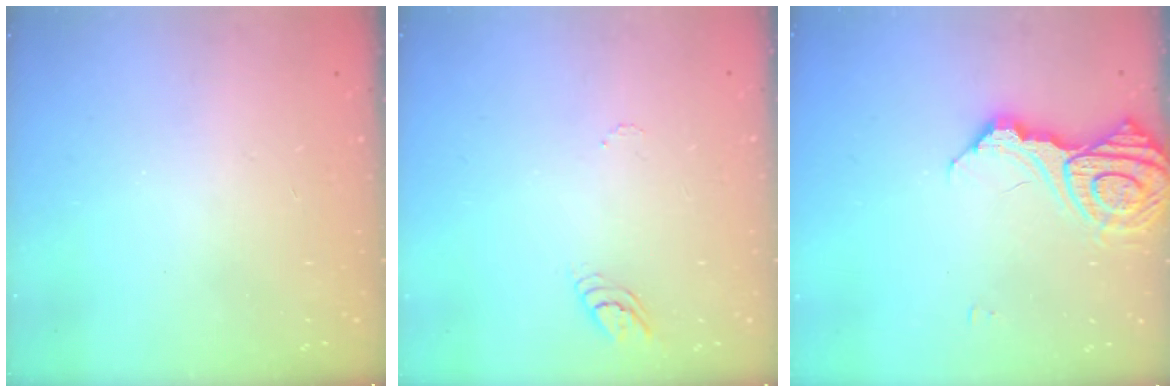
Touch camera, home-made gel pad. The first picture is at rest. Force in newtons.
{"total": 3.8, "press": 3.8, "slide": 0.3}
{"total": 15.4, "press": 15.3, "slide": 1.5}